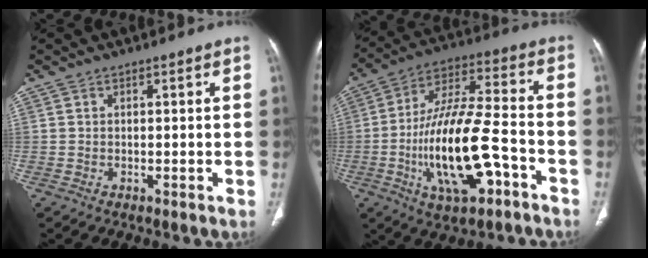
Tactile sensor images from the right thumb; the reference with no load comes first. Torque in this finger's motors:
{"motor_torque": [2.02, 2.98, 2.21, -0.56, 0.24]}